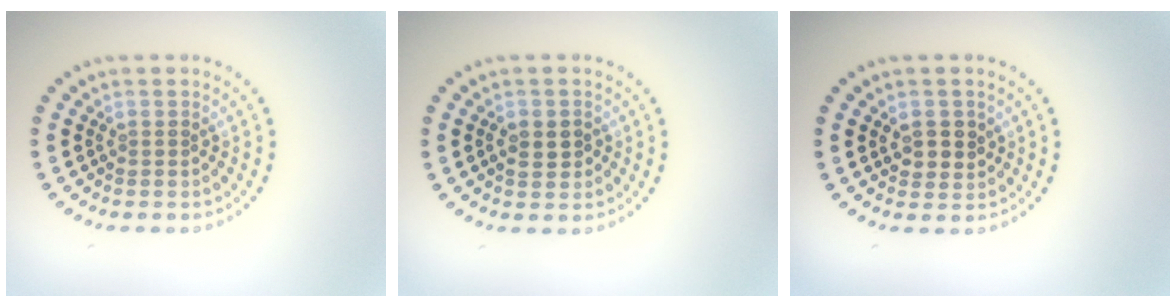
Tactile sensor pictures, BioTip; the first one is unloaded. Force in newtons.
{"total": 2.2, "press": 2.2, "slide": 0.1}
{"total": 2.3, "press": 2.2, "slide": 0.6}